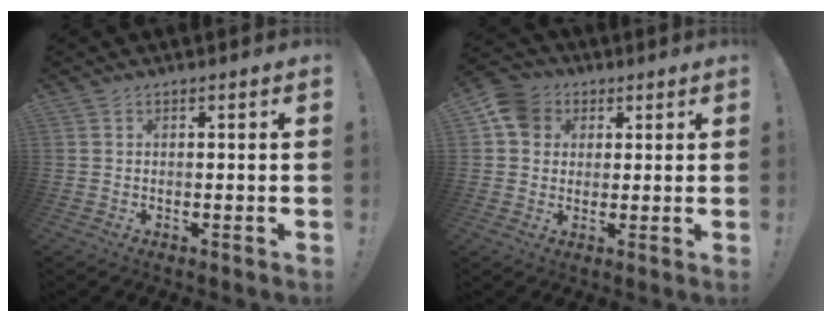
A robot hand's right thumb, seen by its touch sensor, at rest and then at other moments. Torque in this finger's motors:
{"motor_torque": [0.68, 0.72, 0.09, 0.24, 0.05]}